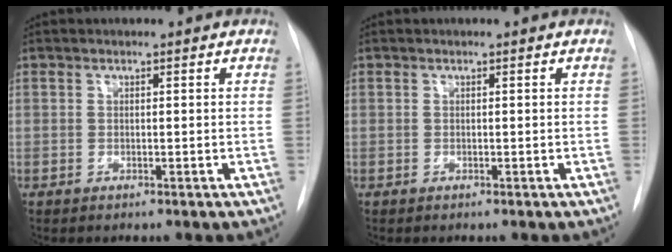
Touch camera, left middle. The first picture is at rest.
{"total": 0.0}